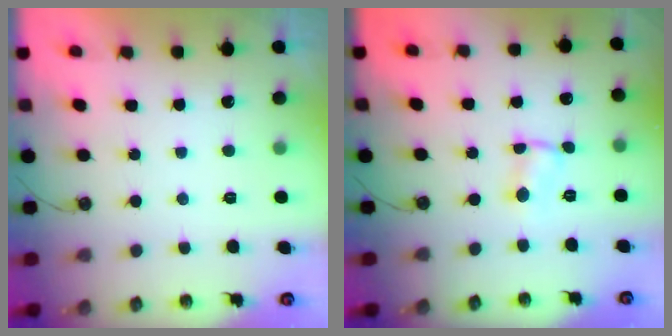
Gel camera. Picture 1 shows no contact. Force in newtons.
{"total": 1.8, "press": 1.8, "slide": 0.2}